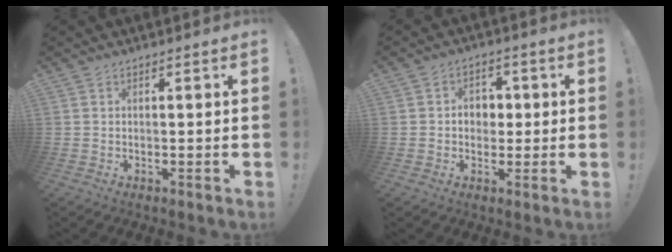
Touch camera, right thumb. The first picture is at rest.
{"total": 6.0, "force": [0.0, 5.1, 3.2], "torque": [-0.037, 0.006, -0.003]}